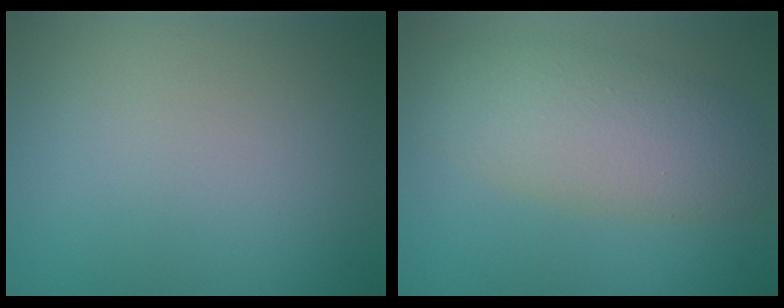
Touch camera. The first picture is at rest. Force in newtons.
{"total": 5.6, "press": 5.6, "slide": 0.4}